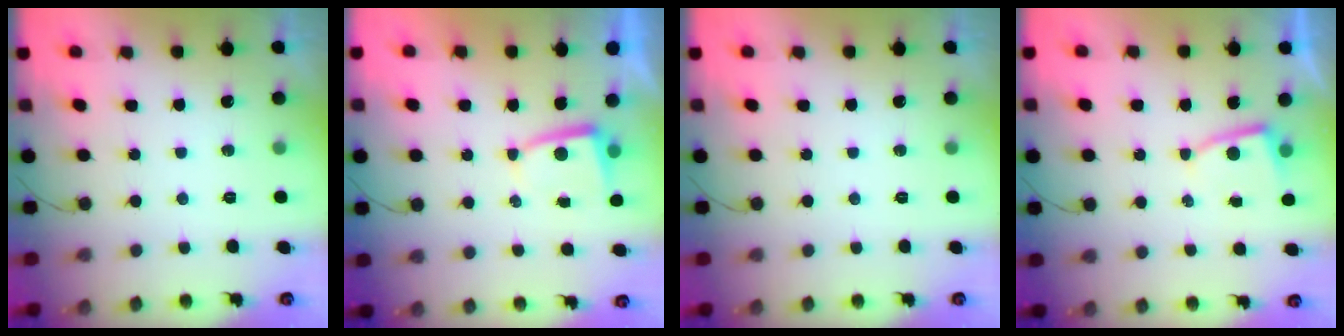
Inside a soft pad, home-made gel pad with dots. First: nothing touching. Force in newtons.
{"total": 2.8, "press": 2.7, "slide": 0.5}
{"total": 0.0}
{"total": 3.0, "press": 3.0, "slide": 0.3}